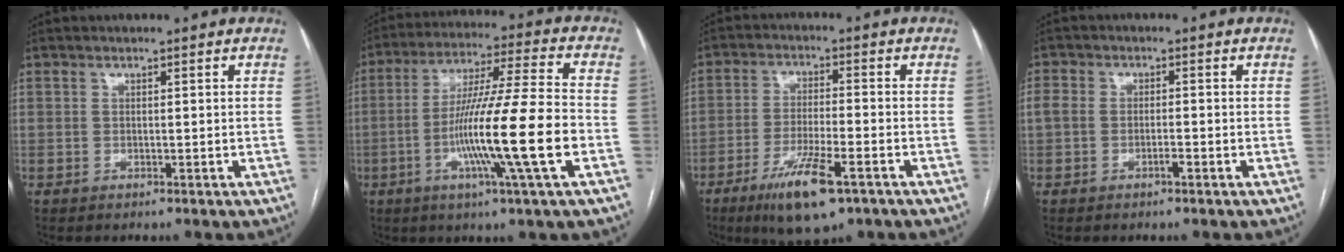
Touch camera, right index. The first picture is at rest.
{"total": 16.4, "force": [-4.3, -1.2, 15.8], "torque": [-0.287, -0.010, -0.083]}
{"total": 10.0, "force": [-5.7, 1.7, 8.0], "torque": [-0.149, -0.020, -0.094]}
{"total": 2.7, "force": [-0.9, 1.4, 2.2], "torque": [-0.045, 0.006, -0.017]}